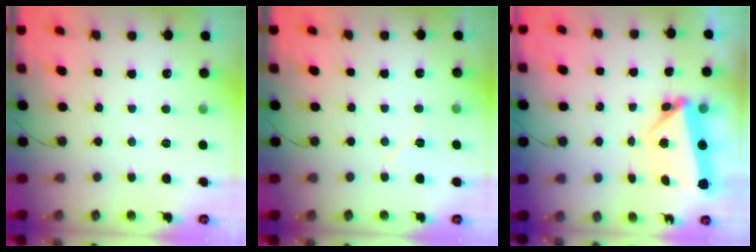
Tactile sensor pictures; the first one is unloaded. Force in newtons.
{"total": 4.8, "press": 4.5, "slide": 1.8}
{"total": 6.2, "press": 6.1, "slide": 1.2}